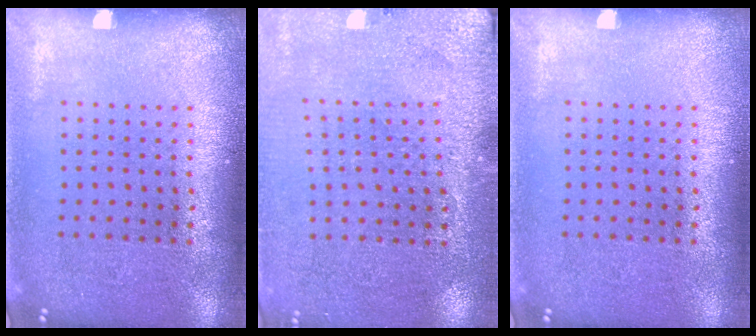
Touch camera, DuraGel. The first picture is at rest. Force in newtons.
{"total": 2.9, "press": 2.8, "slide": 0.4}
{"total": 0.0}